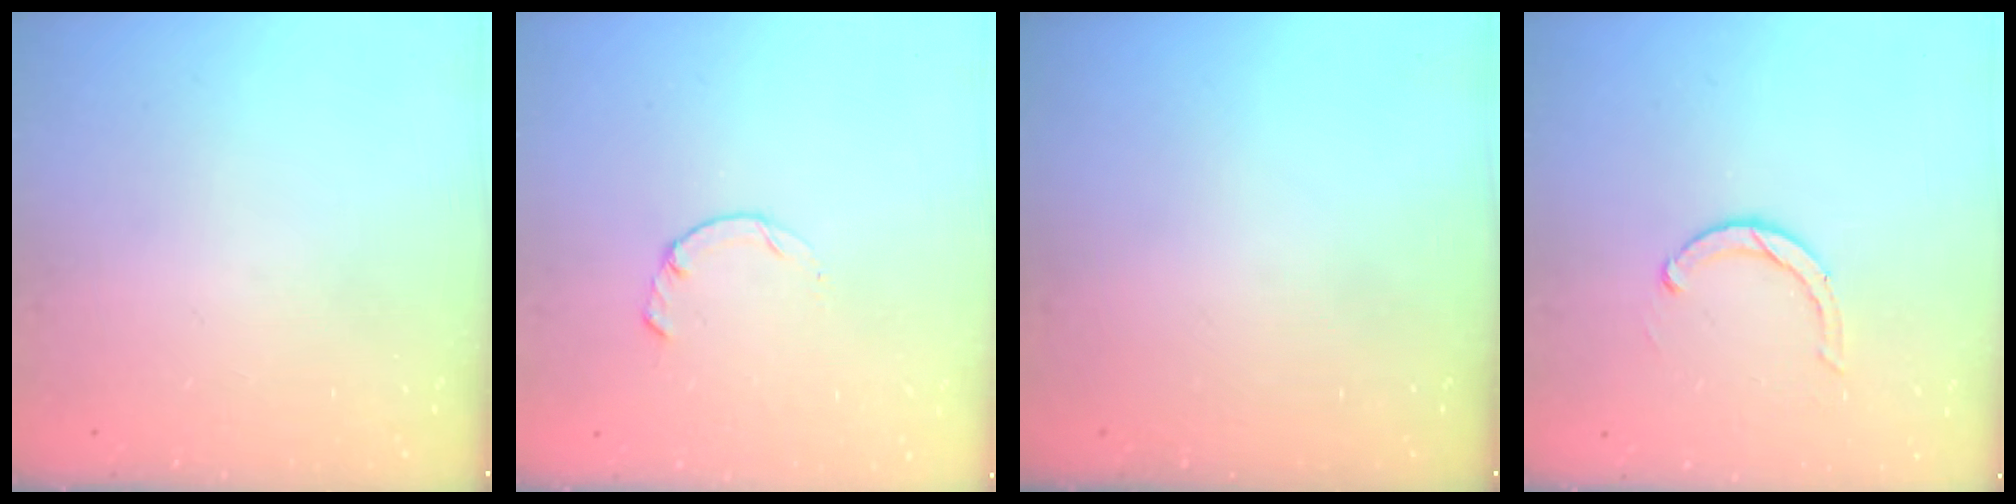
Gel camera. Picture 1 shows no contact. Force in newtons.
{"total": 0.5, "press": 0.4, "slide": 0.3}
{"total": 0.0}
{"total": 3.0, "press": 2.9, "slide": 0.5}